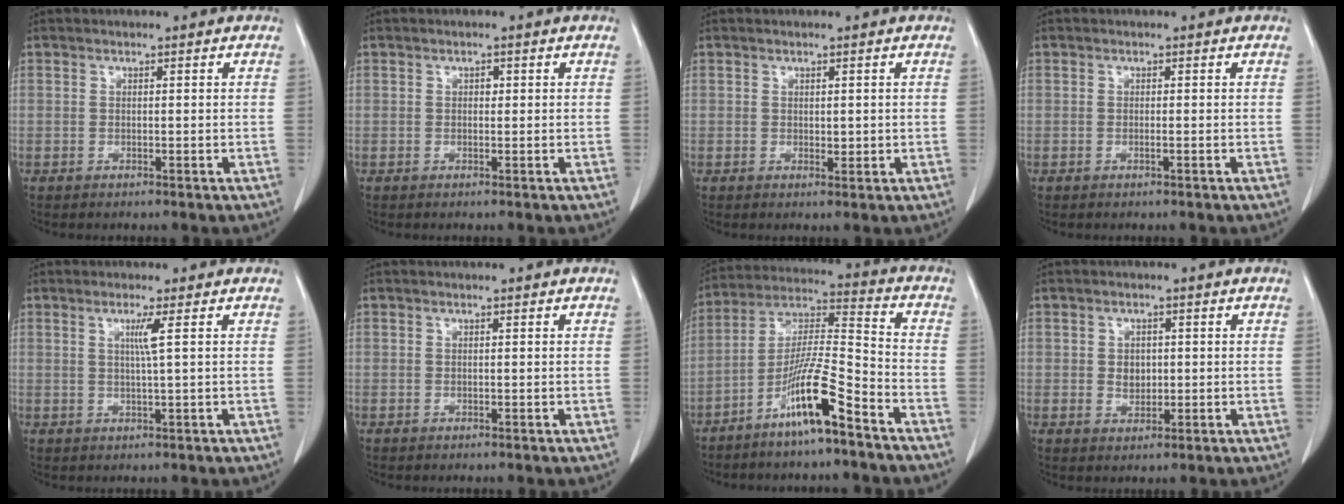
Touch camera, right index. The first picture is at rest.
{"total": 0.7, "force": [0.2, 0.5, 0.5], "torque": [-0.006, 0.002, 0.002]}
{"total": 1.2, "force": [0.1, 0.7, 1.0], "torque": [-0.013, -0.004, 0.005]}
{"total": 0.5, "force": [-0.2, -0.1, 0.5], "torque": [-0.009, -0.001, -0.002]}
{"total": 2.5, "force": [0.7, -0.8, 2.2], "torque": [-0.046, -0.004, 0.016]}
{"total": 0.0}
{"total": 12.0, "force": [-7.5, 0.5, 9.4], "torque": [-0.183, -0.005, -0.146]}
{"total": 2.6, "force": [0.1, 2.0, 1.6], "torque": [-0.023, 0.001, 0.005]}